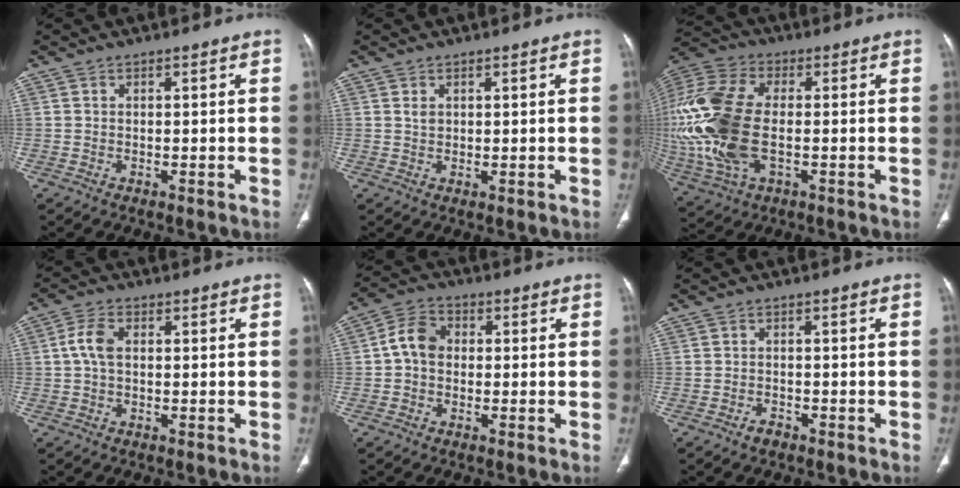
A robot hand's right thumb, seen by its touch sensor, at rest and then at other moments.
{"total": 1.3, "force": [0.6, 0.8, 0.8], "torque": [-0.011, -0.006, 0.015]}
{"total": 22.0, "force": [-1.4, 12.1, 18.3], "torque": [-0.445, -0.005, -0.021]}
{"total": 4.5, "force": [0.4, 2.7, 3.6], "torque": [-0.080, 0.011, 0.005]}
{"total": 6.3, "force": [0.1, 5.0, 3.9], "torque": [-0.060, 0.019, -0.009]}
{"total": 1.8, "force": [-1.3, 1.0, 0.7], "torque": [-0.013, 0.008, -0.021]}